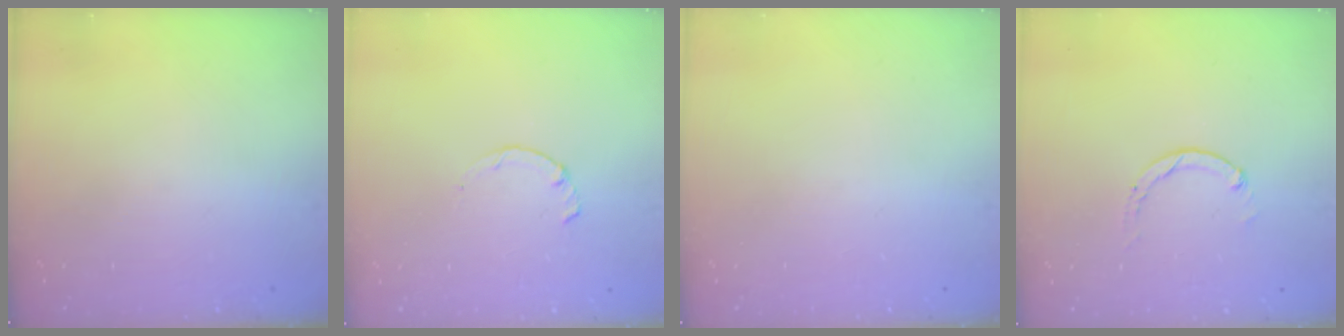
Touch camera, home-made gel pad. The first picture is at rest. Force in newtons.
{"total": 1.7, "press": 1.7, "slide": 0.3}
{"total": 0.0}
{"total": 1.2, "press": 1.2, "slide": 0.3}